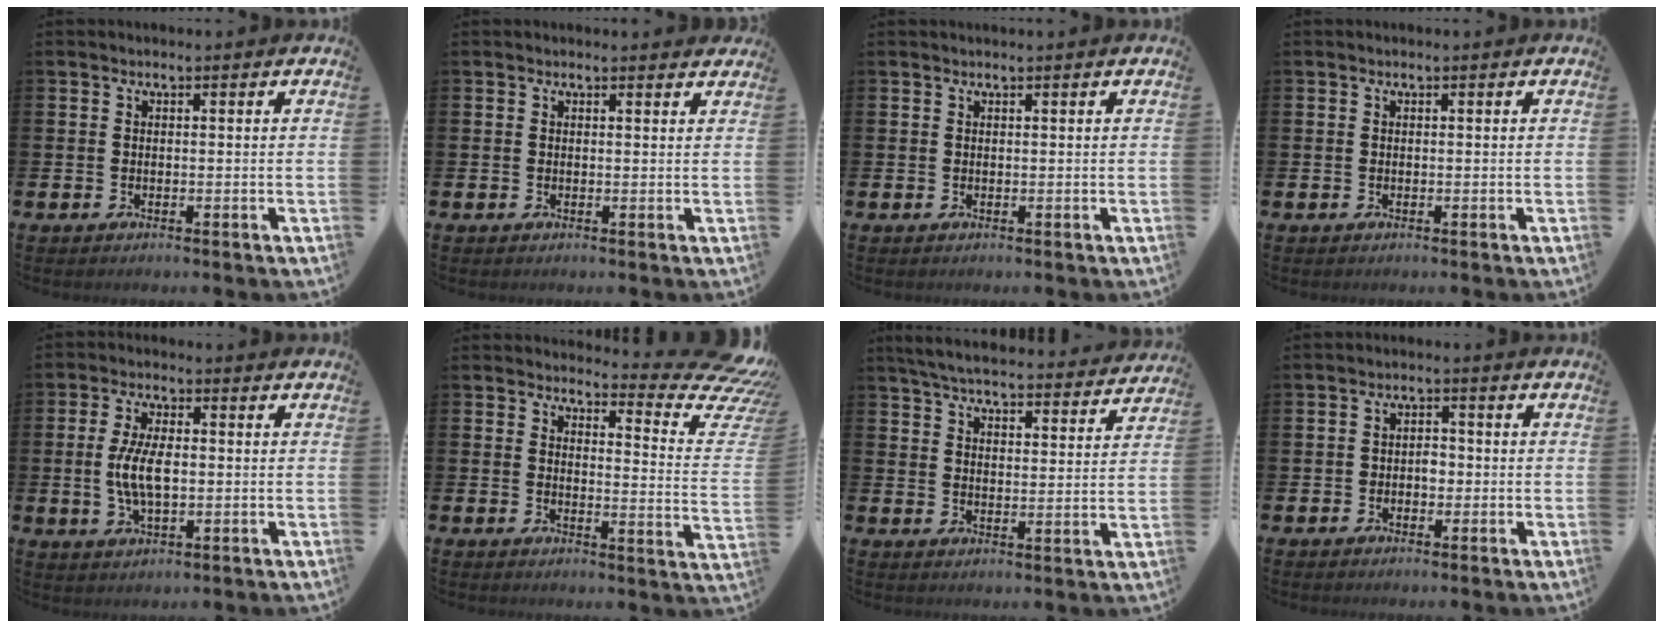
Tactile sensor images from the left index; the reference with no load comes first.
{"total": 0.7, "force": [0.7, 0.1, 0.1], "torque": [0.011, -0.004, 0.010]}
{"total": 0.0}
{"total": 0.0}
{"total": 6.6, "force": [0.0, 3.0, 5.9], "torque": [-0.120, 0.003, -0.004]}
{"total": 5.8, "force": [4.9, 1.7, 2.6], "torque": [-0.023, -0.055, 0.072]}
{"total": 6.1, "force": [5.9, 0.7, 1.4], "torque": [-0.044, -0.042, 0.102]}
{"total": 2.1, "force": [-0.6, 1.6, 1.2], "torque": [-0.013, 0.002, -0.017]}